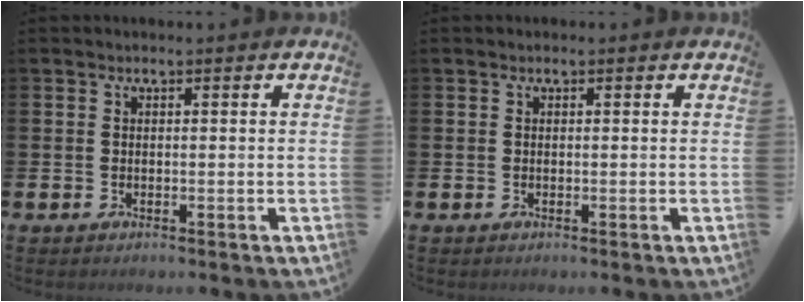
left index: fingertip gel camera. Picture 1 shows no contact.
{"total": 0.0}